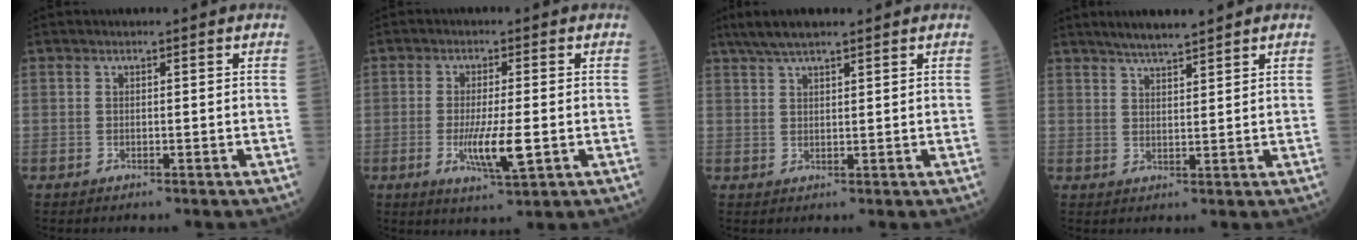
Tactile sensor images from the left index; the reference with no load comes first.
{"total": 6.6, "force": [-1.5, 0.7, 6.4], "torque": [-0.123, -0.015, -0.024]}
{"total": 5.5, "force": [4.4, 0.9, 3.2], "torque": [-0.063, 0.025, 0.081]}
{"total": 5.0, "force": [4.4, 0.2, 2.4], "torque": [-0.045, 0.010, 0.078]}